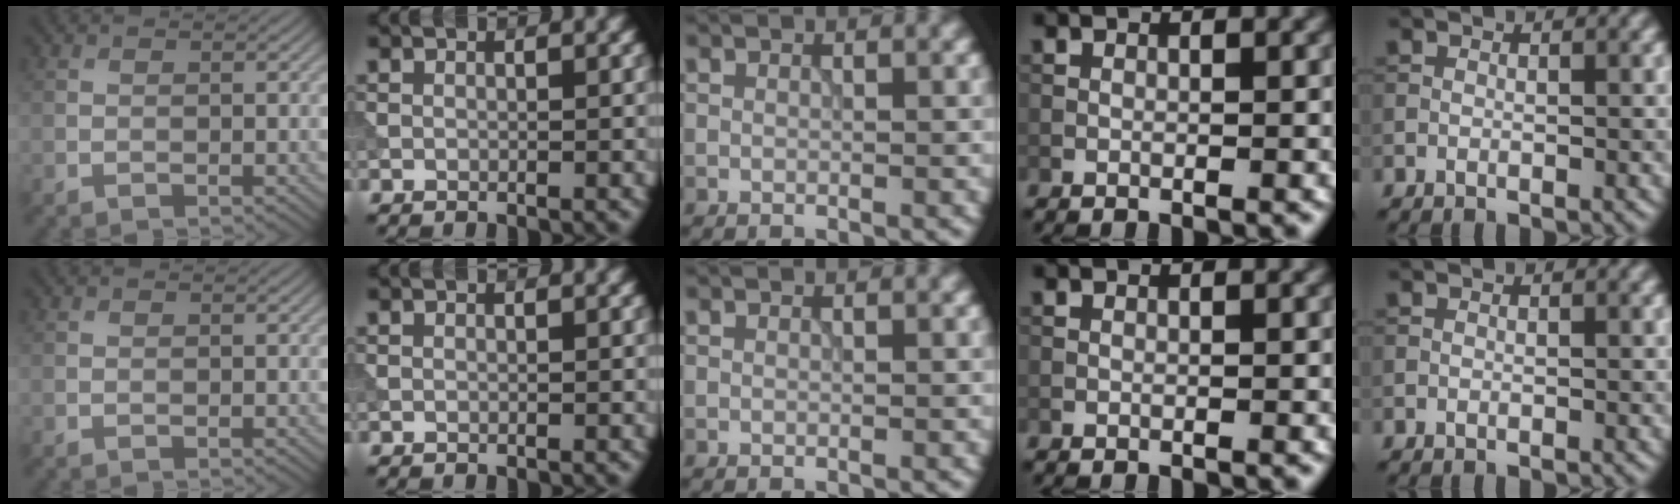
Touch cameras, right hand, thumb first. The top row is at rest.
{}